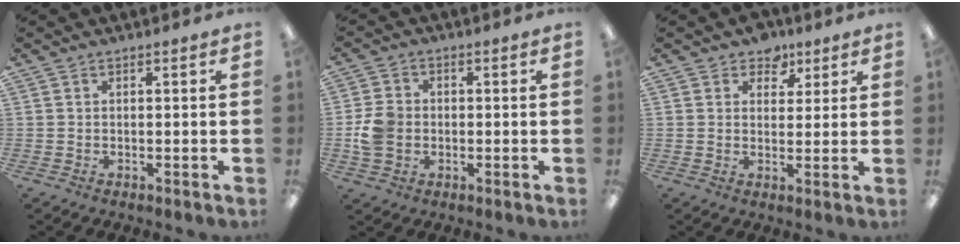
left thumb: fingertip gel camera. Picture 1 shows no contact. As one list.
[{"total": 6.7, "force": [-0.8, 5.7, 3.5], "torque": [-0.068, 0.011, -0.012]}, {"total": 5.7, "force": [4.0, 3.9, 1.1], "torque": [-0.010, -0.018, 0.070]}]